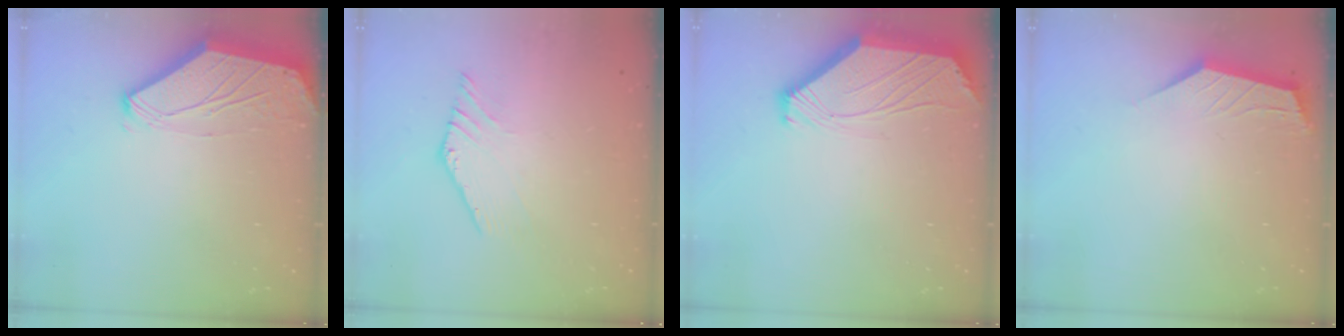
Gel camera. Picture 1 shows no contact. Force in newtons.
{"total": 1.5, "press": 1.5, "slide": 0.3}
{"total": 2.4, "press": 2.4, "slide": 0.6}
{"total": 2.8, "press": 2.8, "slide": 0.4}